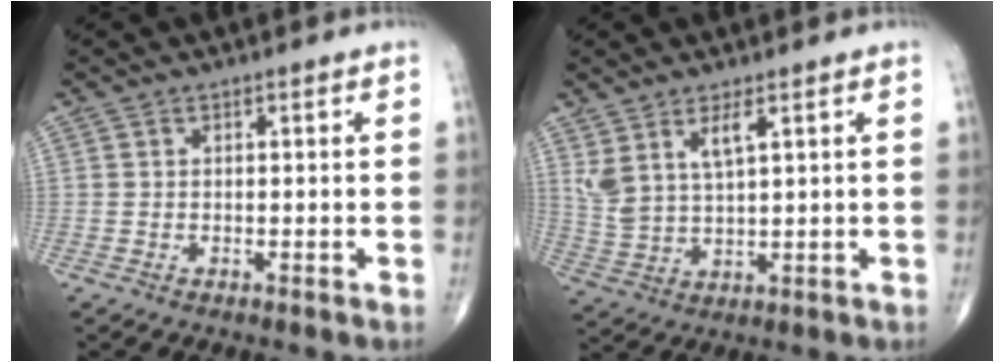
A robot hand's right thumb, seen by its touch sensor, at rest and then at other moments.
{"total": 6.5, "force": [3.2, 2.2, 5.2], "torque": [-0.109, -0.019, 0.075]}